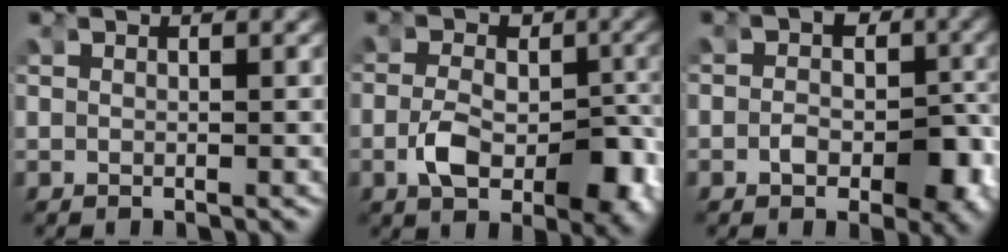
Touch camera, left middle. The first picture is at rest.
{"total": 6.4, "force": [-2.4, 4.0, 4.4], "torque": [-0.075, -0.021, -0.035]}
{"total": 5.3, "force": [-2.2, 3.7, 3.1], "torque": [-0.039, -0.014, -0.031]}